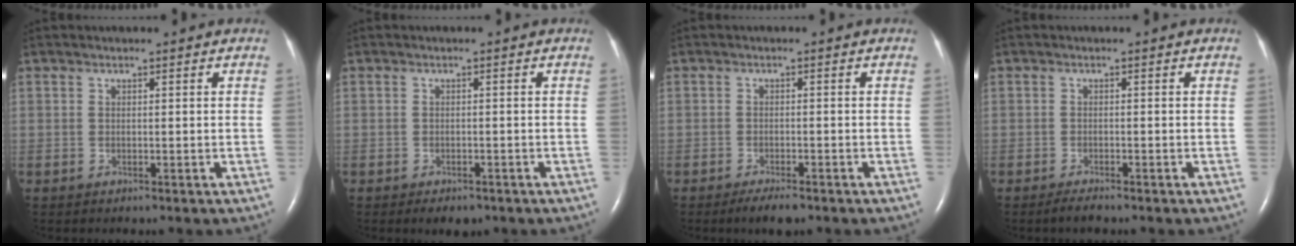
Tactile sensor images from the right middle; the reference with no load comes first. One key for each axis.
{"total": 2.9, "fx": -2.1, "fy": 1.4, "fz": 1.5, "tx": -0.014, "ty": -0.002, "tz": -0.021}
{"total": 3.2, "fx": -2.4, "fy": 0.7, "fz": 2.0, "tx": -0.036, "ty": -0.004, "tz": -0.038}
{"total": 1.7, "fx": -1.4, "fy": 0.2, "fz": 0.9, "tx": -0.026, "ty": -0.005, "tz": -0.025}